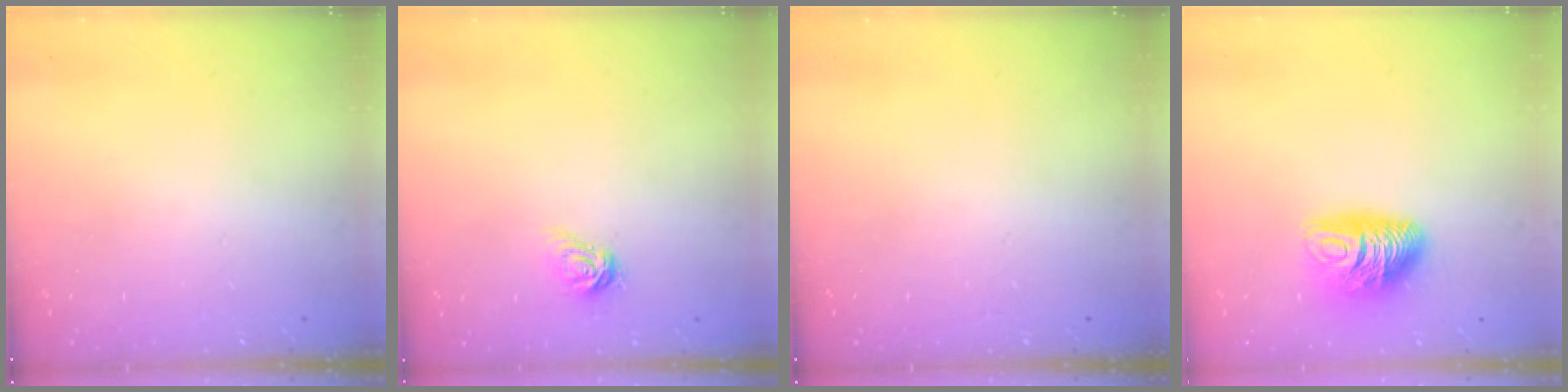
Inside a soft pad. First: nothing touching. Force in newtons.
{"total": 6.7, "press": 6.7, "slide": 0.5}
{"total": 0.0}
{"total": 10.3, "press": 10.3, "slide": 0.8}